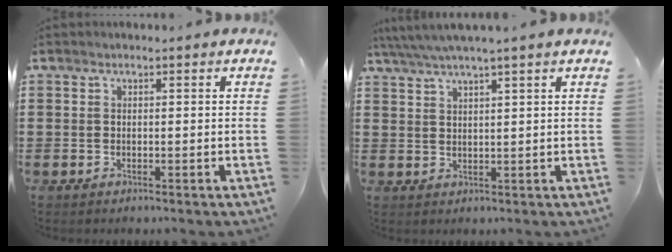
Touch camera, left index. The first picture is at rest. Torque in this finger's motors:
{"motor_torque": [1.56, -0.58, 0.32, 0.21]}